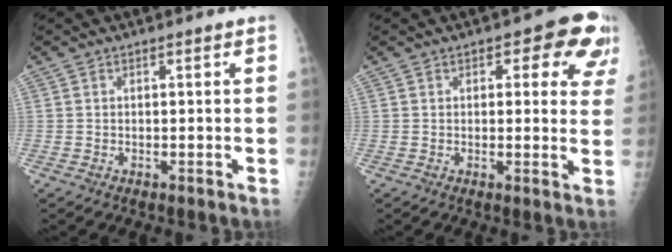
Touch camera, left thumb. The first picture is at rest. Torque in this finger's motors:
{"motor_torque": [0.13, 0.29, 0.25, 0.03, 0.05]}